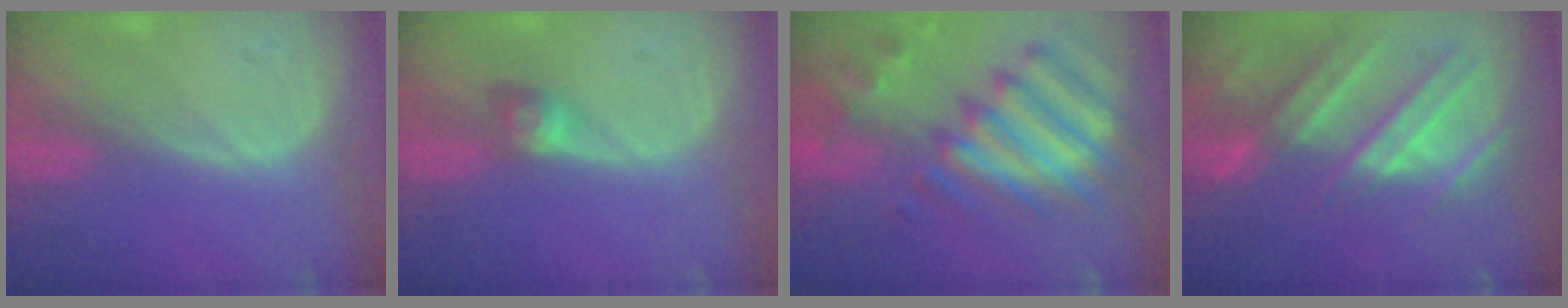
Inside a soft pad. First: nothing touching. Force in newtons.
{"total": 2.9, "press": 2.5, "slide": 1.4}
{"total": 12.4, "press": 10.7, "slide": 6.2}
{"total": 10.9, "press": 9.8, "slide": 4.9}